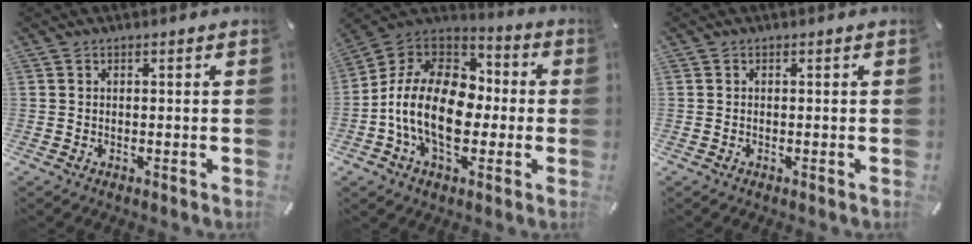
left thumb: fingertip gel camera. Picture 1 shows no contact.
{"total": 17.8, "force": [-4.3, 12.1, 12.3], "torque": [-0.260, 0.023, -0.077]}
{"total": 0.0}